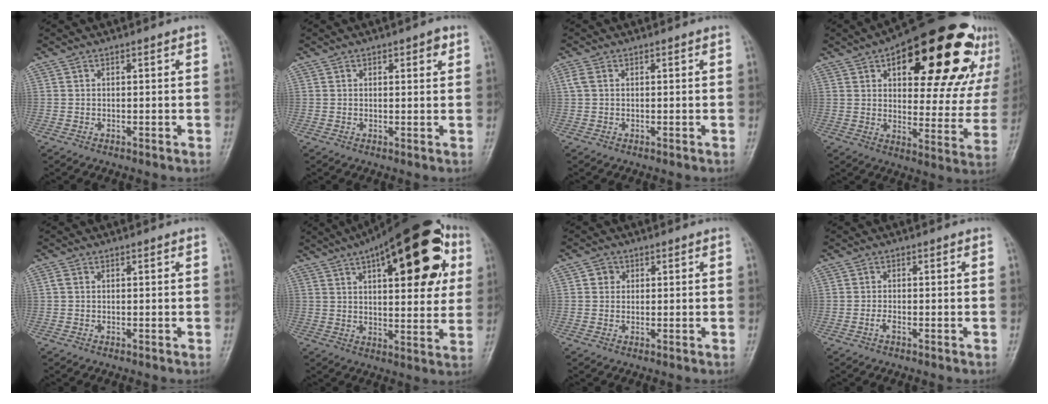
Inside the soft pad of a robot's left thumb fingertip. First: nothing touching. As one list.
[{"total": 2.5, "force": [1.2, 1.1, 1.8], "torque": [-0.013, -0.002, 0.014]}, {"total": 1.4, "force": [0.5, 0.9, 0.9], "torque": [-0.027, 0.007, 0.014]}, {"total": 29.7, "force": [15.8, 13.0, 21.5], "torque": [-0.251, -0.017, 0.220]}, {"total": 0.8, "force": [0.1, 0.6, 0.6], "torque": [-0.013, 0.000, -0.001]}, {"total": 25.7, "force": [9.9, 10.1, 21.4], "torque": [-0.276, 0.008, 0.136]}, {"total": 2.0, "force": [0.5, 1.9, 0.6], "torque": [0.002, 0.001, 0.003]}, {"total": 1.1, "force": [-0.7, 0.4, 0.8], "torque": [-0.018, 0.001, -0.016]}]